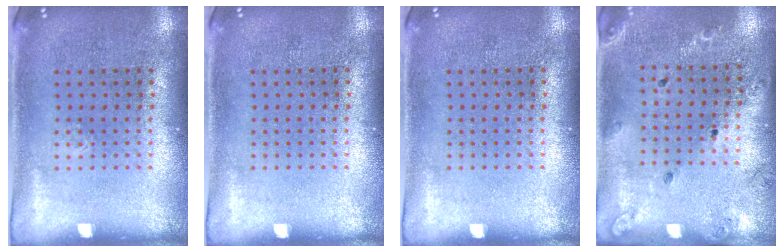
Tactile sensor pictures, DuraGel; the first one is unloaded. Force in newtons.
{"total": 0.0}
{"total": 0.0}
{"total": 1.3, "press": 1.3, "slide": 0.2}